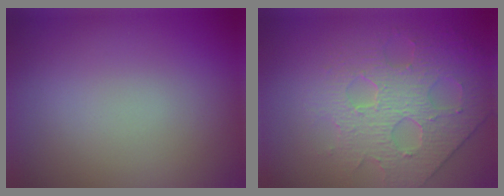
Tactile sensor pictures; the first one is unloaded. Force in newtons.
{"total": 4.2, "press": 4.2, "slide": 0.3}